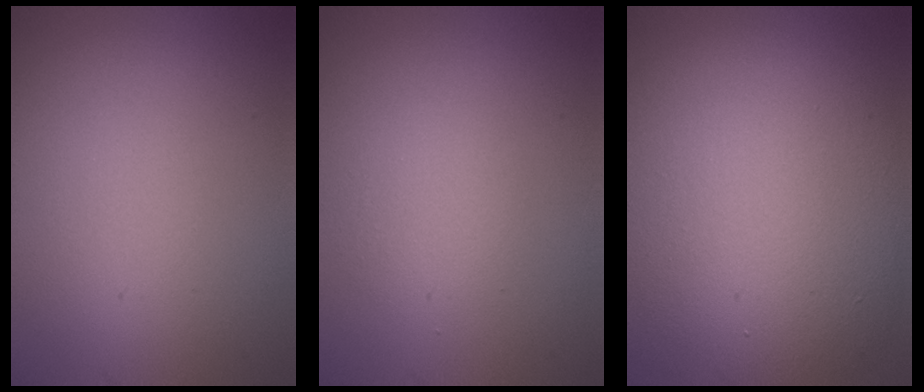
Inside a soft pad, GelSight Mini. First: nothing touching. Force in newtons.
{"total": 1.6, "press": 1.6, "slide": 0.0}
{"total": 13.7, "press": 13.7, "slide": 0.7}